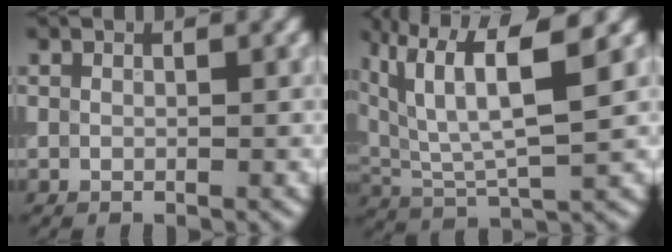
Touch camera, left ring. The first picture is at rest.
{"total": 8.6, "force": [4.1, 2.5, 7.1], "torque": [-0.149, 0.007, 0.077]}